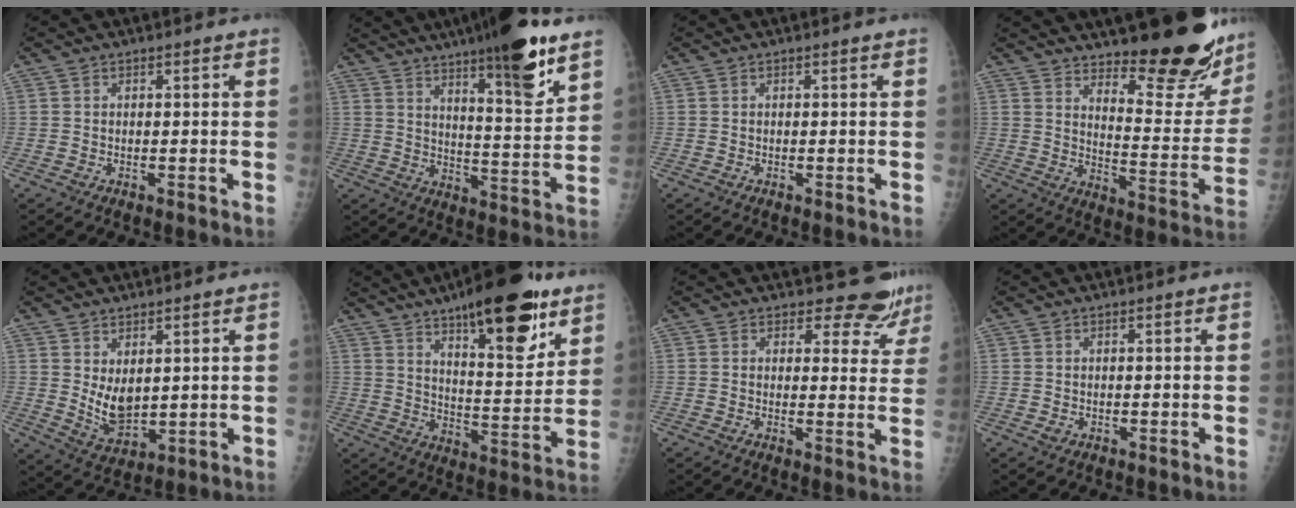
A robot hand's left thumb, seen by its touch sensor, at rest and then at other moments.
{"total": 17.5, "force": [11.2, 3.2, 13.0], "torque": [-0.171, -0.067, 0.172]}
{"total": 0.0}
{"total": 21.7, "force": [17.4, 6.3, 11.3], "torque": [-0.108, -0.138, 0.228]}
{"total": 7.0, "force": [2.0, 4.1, 5.3], "torque": [-0.077, -0.029, 0.054]}
{"total": 20.8, "force": [12.6, 6.6, 15.1], "torque": [-0.189, -0.064, 0.193]}
{"total": 7.2, "force": [6.6, 3.0, 0.3], "torque": [0.036, -0.046, 0.061]}
{"total": 0.9, "force": [0.0, 0.8, 0.5], "torque": [-0.004, 0.000, 0.002]}